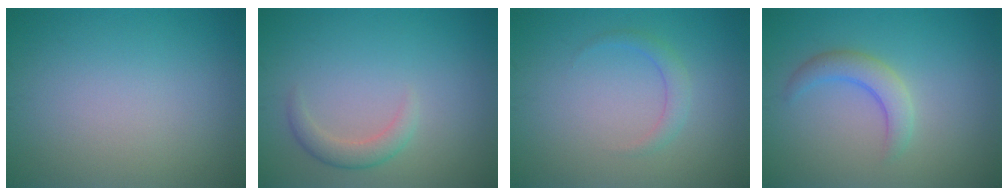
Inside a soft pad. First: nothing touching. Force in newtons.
{"total": 2.0, "press": 2.0, "slide": 0.1}
{"total": 1.5, "press": 1.5, "slide": 0.1}
{"total": 2.7, "press": 2.7, "slide": 0.2}